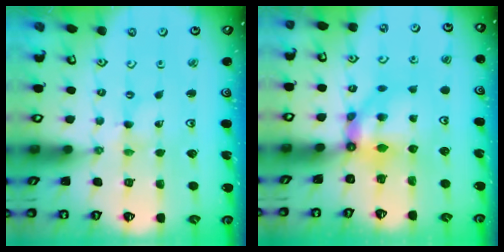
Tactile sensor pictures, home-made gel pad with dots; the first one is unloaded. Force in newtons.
{"total": 6.8, "press": 6.8, "slide": 0.6}